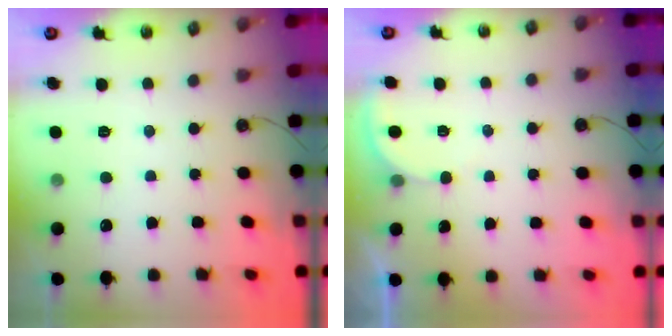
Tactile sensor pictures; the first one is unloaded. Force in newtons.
{"total": 1.6, "press": 1.6, "slide": 0.1}